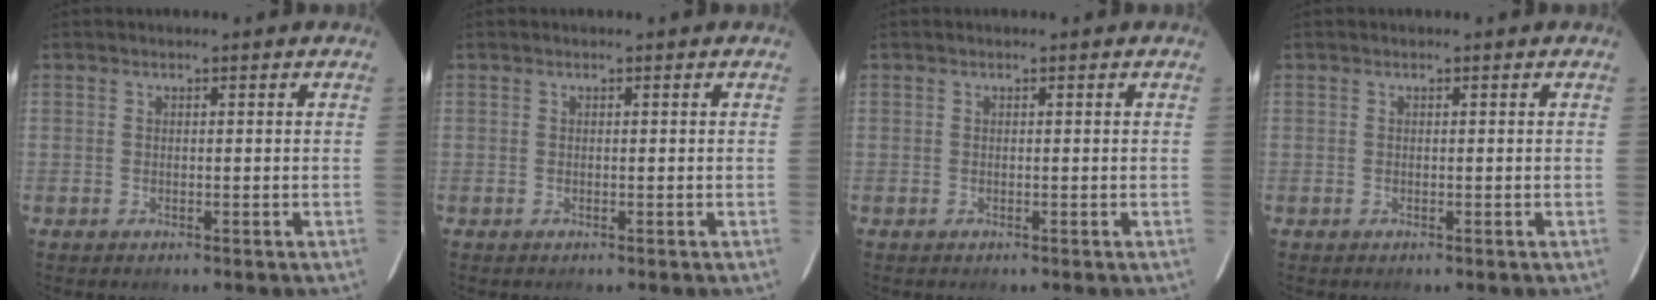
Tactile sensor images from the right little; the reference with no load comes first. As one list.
[{"total": 0.0}, {"total": 0.0}, {"total": 0.0}]